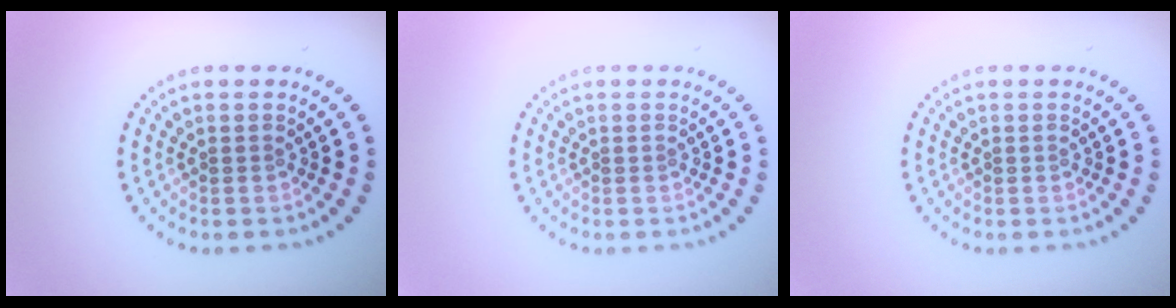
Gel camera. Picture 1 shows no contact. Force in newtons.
{"total": 0.0}
{"total": 0.0}